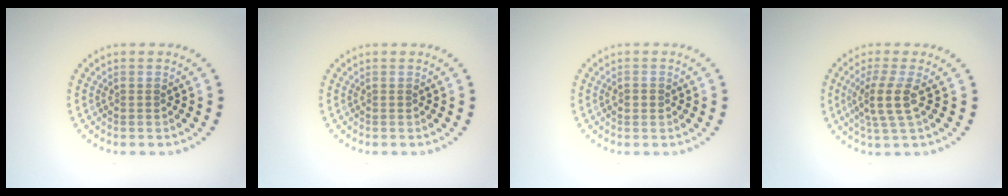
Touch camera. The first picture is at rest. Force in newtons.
{"total": 0.0}
{"total": 1.1, "press": 1.1, "slide": 0.0}
{"total": 3.3, "press": 2.6, "slide": 2.0}